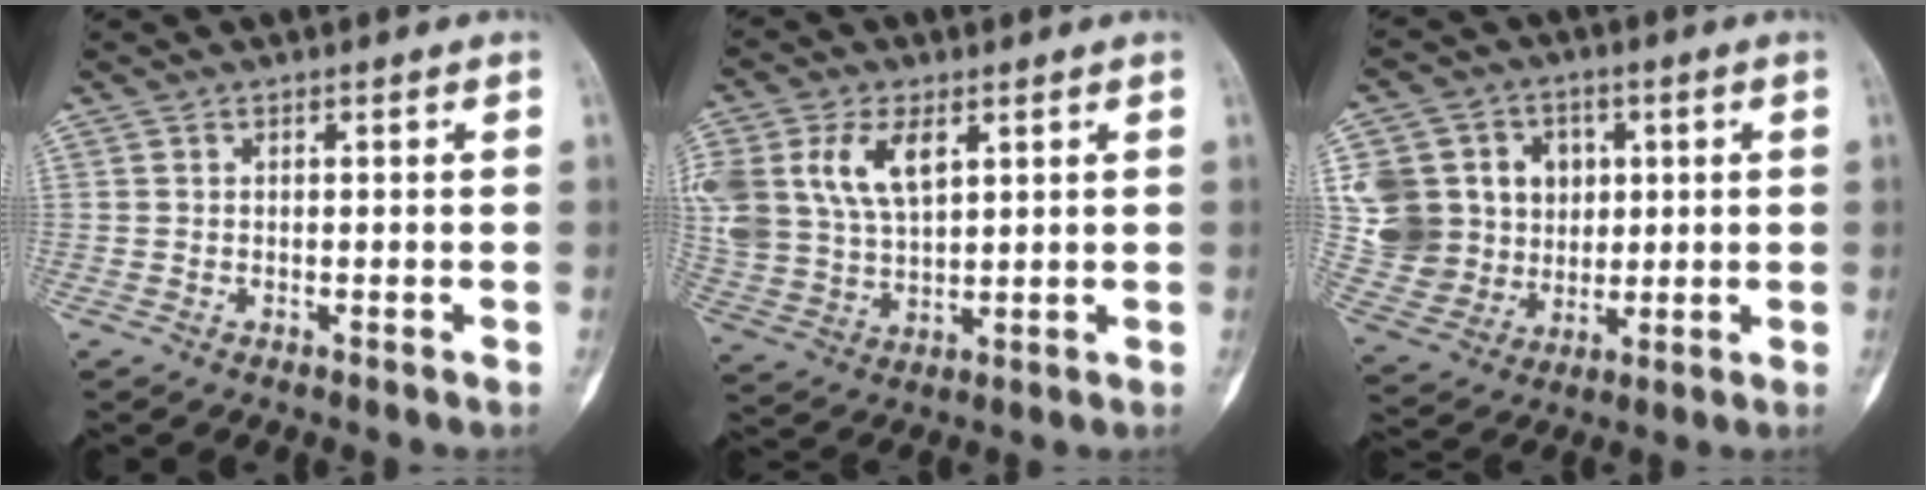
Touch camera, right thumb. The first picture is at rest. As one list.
[{"total": 15.5, "force": [5.8, 9.4, 10.9], "torque": [-0.238, -0.008, 0.118]}, {"total": 16.9, "force": [3.0, 15.0, 7.2], "torque": [-0.100, 0.018, 0.075]}]